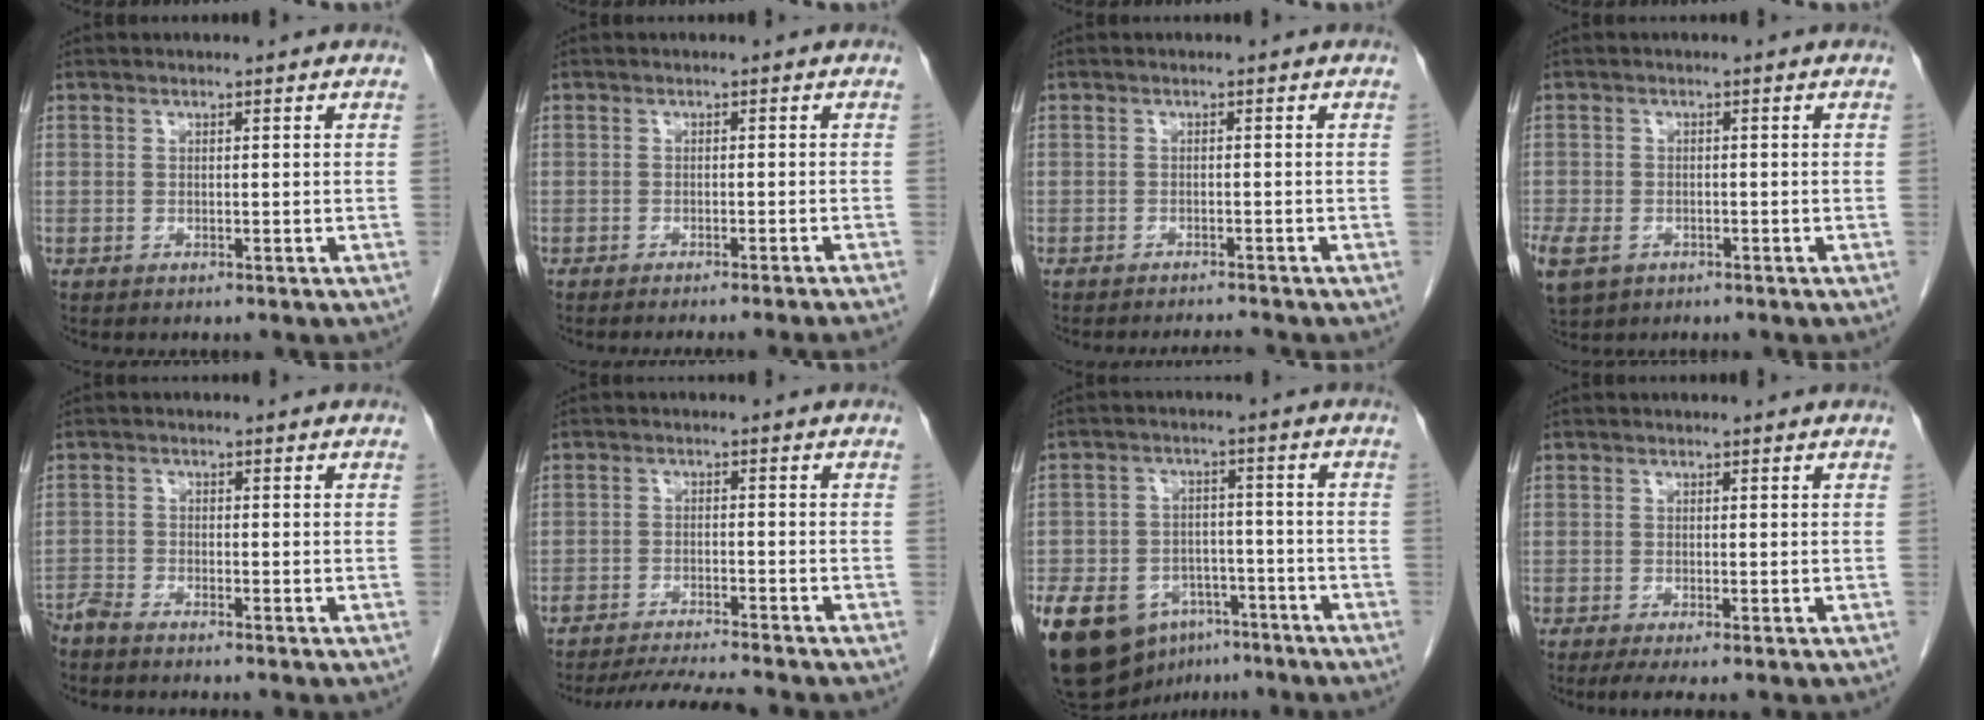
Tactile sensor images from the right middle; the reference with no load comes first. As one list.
[{"total": 7.6, "force": [-6.8, -1.5, 3.1], "torque": [-0.010, -0.018, -0.085]}, {"total": 2.0, "force": [-1.9, -0.7, 0.0], "torque": [-0.001, -0.012, -0.027]}, {"total": 8.5, "force": [-4.3, 6.0, 4.3], "torque": [-0.119, -0.011, -0.065]}, {"total": 2.8, "force": [-2.7, -0.3, 0.8], "torque": [-0.013, -0.007, -0.053]}, {"total": 8.4, "force": [-7.8, -0.6, 3.0], "torque": [-0.044, -0.012, -0.127]}, {"total": 20.5, "force": [-11.3, 13.4, 10.5], "torque": [-0.267, -0.002, -0.173]}, {"total": 2.4, "force": [-1.5, 0.0, 1.9], "torque": [-0.038, -0.012, -0.027]}]